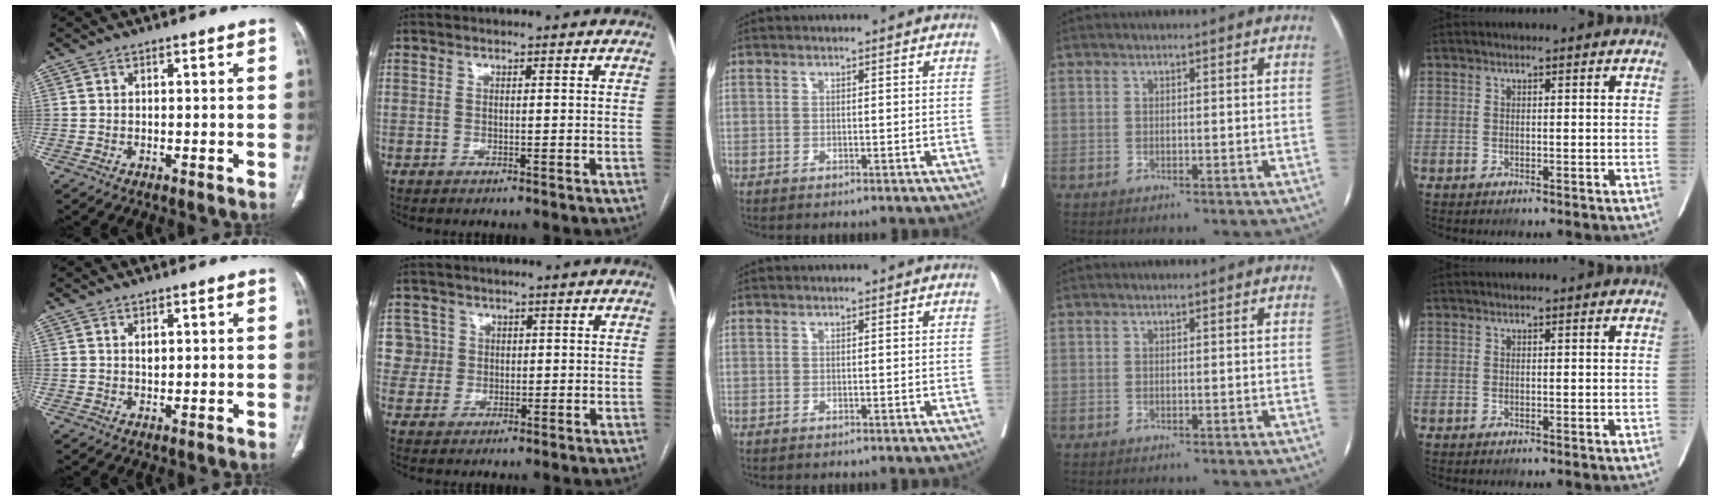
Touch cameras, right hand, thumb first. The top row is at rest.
{"thumb": {"total": 1.2, "force": [0.5, 0.7, 0.8], "torque": [-0.010, -0.001, 0.012]}, "index": {"total": 4.8, "force": [0.9, 4.7, -0.4], "torque": [0.025, 0.016, 0.018]}}